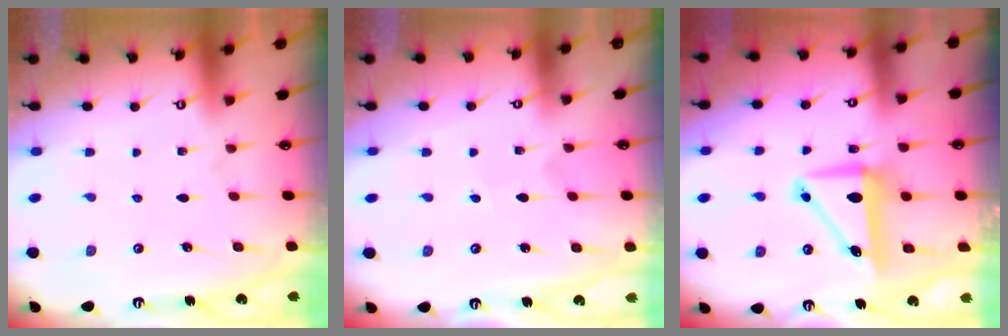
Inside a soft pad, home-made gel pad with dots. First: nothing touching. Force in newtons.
{"total": 2.6, "press": 2.6, "slide": 0.3}
{"total": 8.2, "press": 8.0, "slide": 1.7}